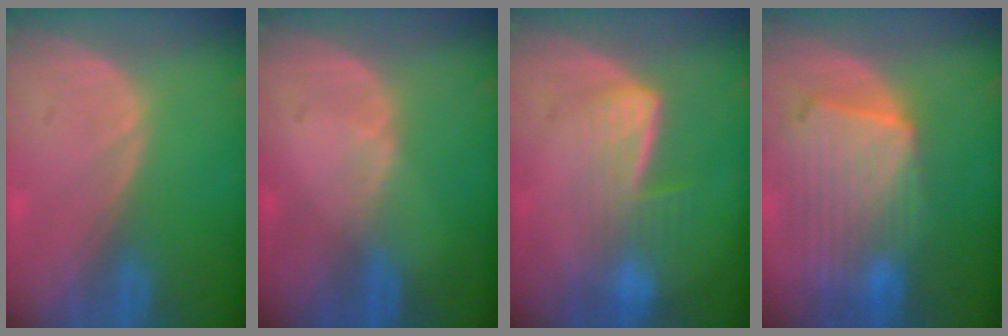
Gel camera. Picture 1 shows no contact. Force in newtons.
{"total": 0.8, "press": 0.8, "slide": 0.1}
{"total": 7.0, "press": 5.9, "slide": 3.8}
{"total": 10.7, "press": 9.3, "slide": 5.3}